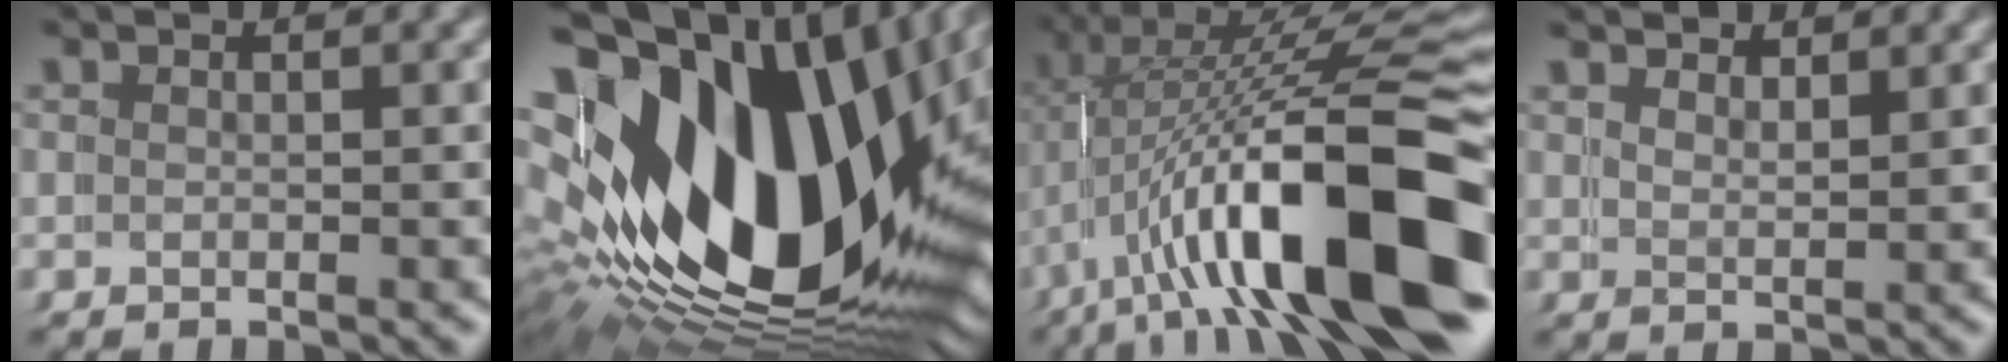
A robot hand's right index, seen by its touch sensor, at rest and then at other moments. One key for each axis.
{"total": 26.9, "fx": 0.8, "fy": 16.7, "fz": 21.1, "tx": -0.346, "ty": -0.029, "tz": 0.025}
{"total": 14.7, "fx": -4.0, "fy": 5.2, "fz": 13.1, "tx": -0.207, "ty": -0.011, "tz": -0.043}
{"total": 2.9, "fx": 2.8, "fy": -0.1, "fz": -0.7, "tx": 0.004, "ty": -0.015, "tz": 0.054}